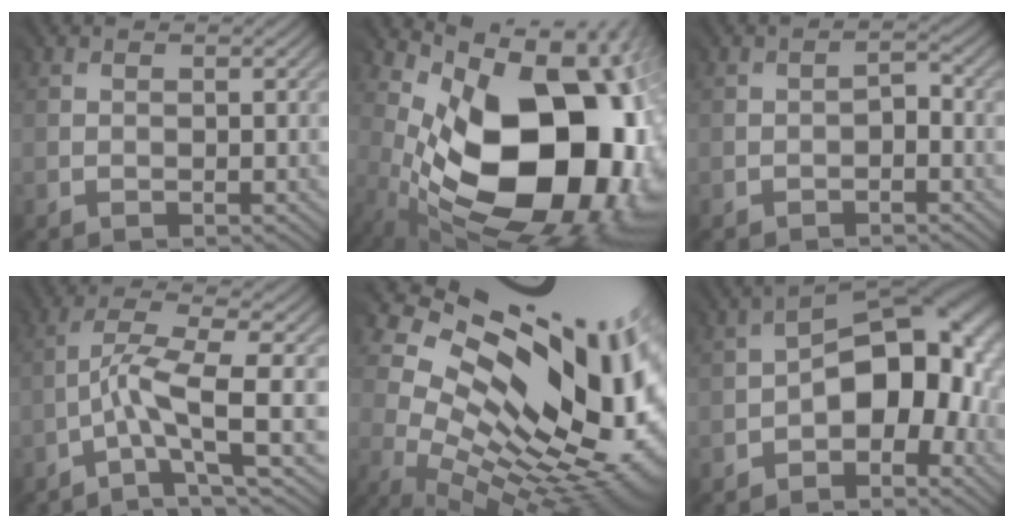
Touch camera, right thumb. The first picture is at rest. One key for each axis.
{"total": 18.3, "fx": -1.5, "fy": 10.9, "fz": 14.7, "tx": -0.222, "ty": -0.032, "tz": -0.006}
{"total": 1.3, "fx": -0.9, "fy": 0.4, "fz": 0.8, "tx": -0.010, "ty": 0.005, "tz": -0.015}
{"total": 7.1, "fx": -2.1, "fy": 1.1, "fz": 6.7, "tx": -0.118, "ty": 0.013, "tz": -0.050}
{"total": 18.9, "fx": 4.8, "fy": 10.6, "fz": 14.9, "tx": -0.233, "ty": -0.025, "tz": 0.121}
{"total": 12.4, "fx": -1.6, "fy": 7.2, "fz": 9.9, "tx": -0.133, "ty": 0.006, "tz": -0.028}